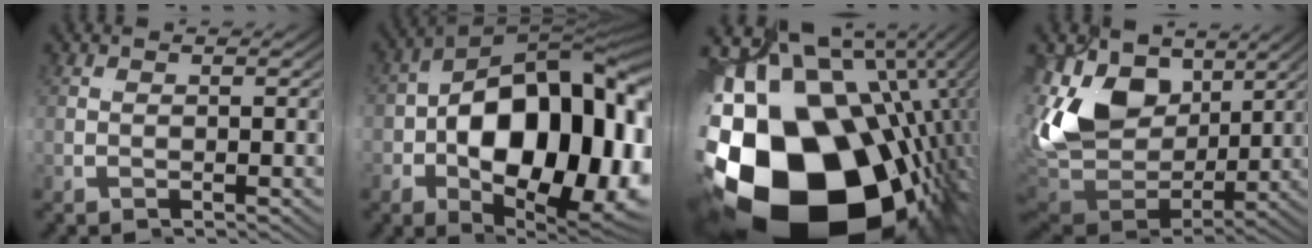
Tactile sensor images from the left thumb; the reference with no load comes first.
{"total": 19.7, "force": [-3.6, 10.0, 16.6], "torque": [-0.287, -0.019, -0.046]}
{"total": 29.5, "force": [-9.3, 17.5, 21.8], "torque": [-0.414, -0.067, -0.120]}
{"total": 11.1, "force": [0.5, 5.8, 9.5], "torque": [-0.184, 0.015, -0.009]}